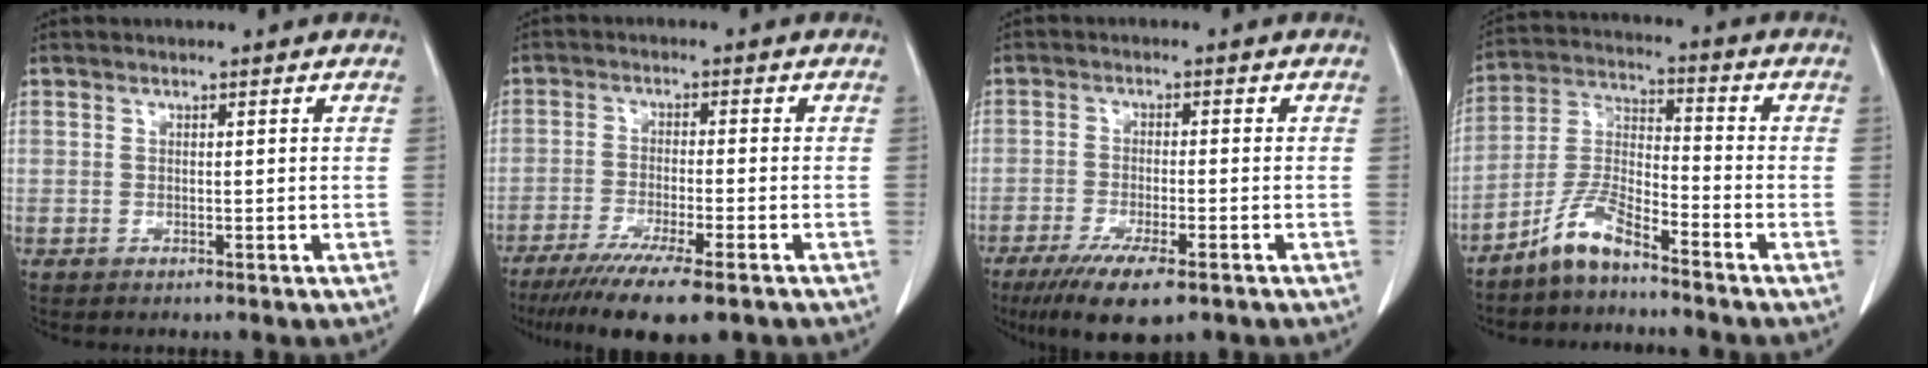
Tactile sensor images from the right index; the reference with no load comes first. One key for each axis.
{"total": 12.3, "fx": -9.1, "fy": 1.2, "fz": 8.3, "tx": -0.130, "ty": -0.030, "tz": -0.142}
{"total": 9.5, "fx": -6.1, "fy": 1.9, "fz": 7.0, "tx": -0.117, "ty": -0.022, "tz": -0.096}
{"total": 7.6, "fx": -6.0, "fy": 1.5, "fz": 4.4, "tx": -0.102, "ty": -0.003, "tz": -0.125}